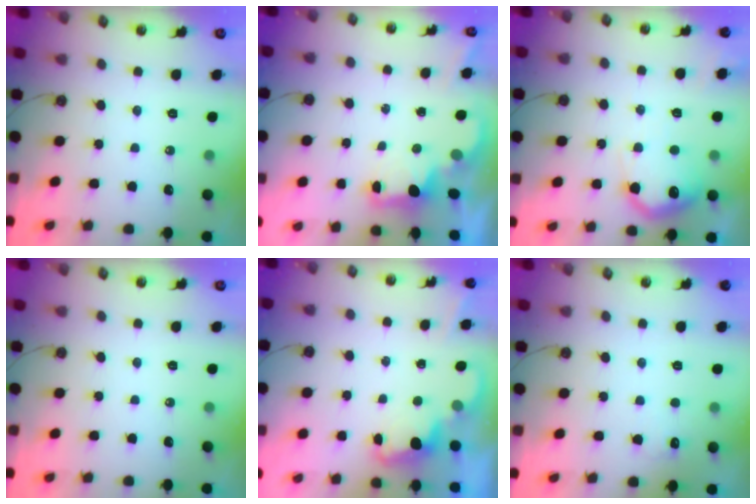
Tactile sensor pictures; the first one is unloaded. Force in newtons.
{"total": 2.2, "press": 2.0, "slide": 0.8}
{"total": 16.1, "press": 16.0, "slide": 0.9}
{"total": 0.0}
{"total": 2.3, "press": 2.3, "slide": 0.5}
{"total": 4.2, "press": 4.0, "slide": 1.1}